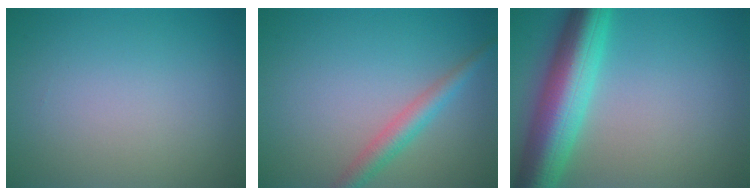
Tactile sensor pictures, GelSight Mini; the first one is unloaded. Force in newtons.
{"total": 2.7, "press": 2.7, "slide": 0.1}
{"total": 9.0, "press": 9.0, "slide": 0.5}